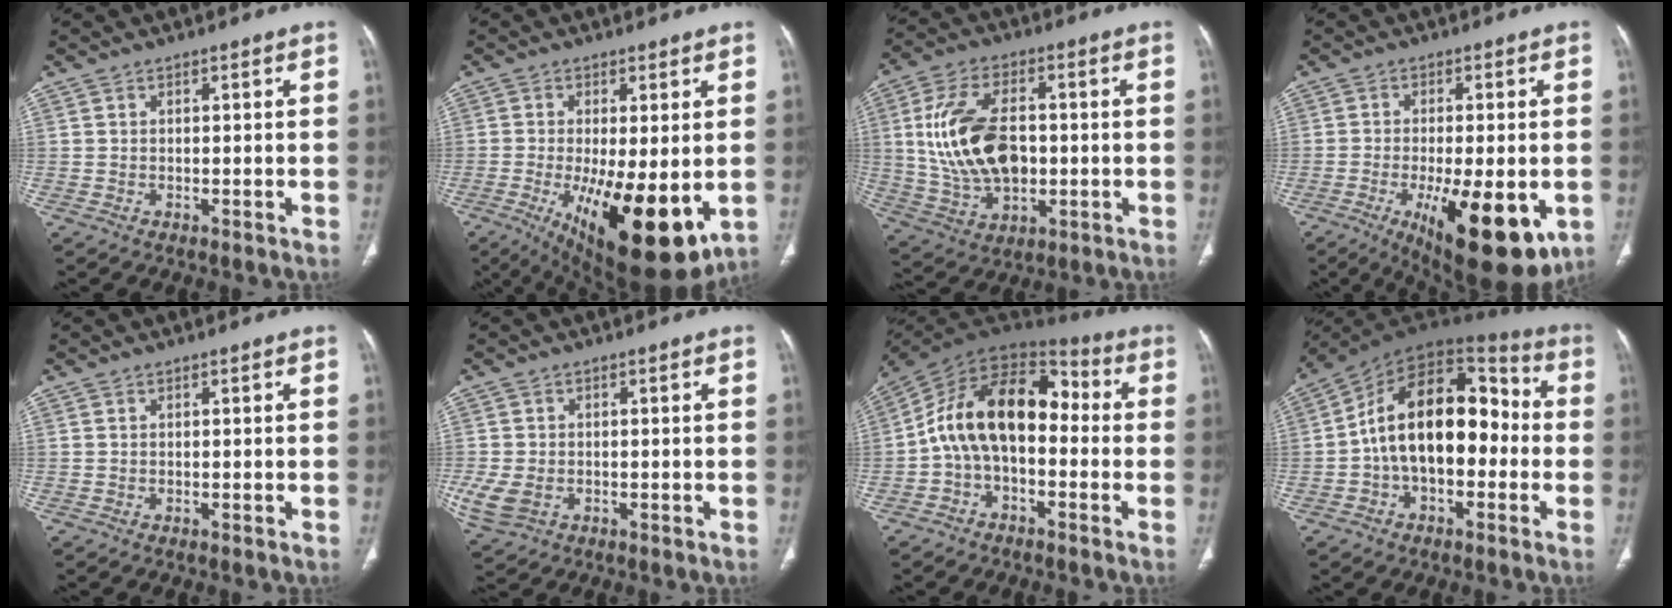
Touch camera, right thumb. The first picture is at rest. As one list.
[{"total": 18.3, "force": [-4.5, 6.5, 16.5], "torque": [-0.238, -0.033, -0.046]}, {"total": 17.0, "force": [0.5, 10.3, 13.5], "torque": [-0.244, 0.005, 0.021]}, {"total": 18.0, "force": [-6.1, 6.6, 15.6], "torque": [-0.203, -0.017, -0.073]}, {"total": 0.0}, {"total": 6.1, "force": [-1.4, 4.4, 4.0], "torque": [-0.096, -0.001, -0.017]}, {"total": 16.4, "force": [-1.1, 10.0, 13.0], "torque": [-0.200, 0.061, -0.032]}, {"total": 19.3, "force": [-1.4, 11.5, 15.5], "torque": [-0.228, 0.060, -0.033]}]